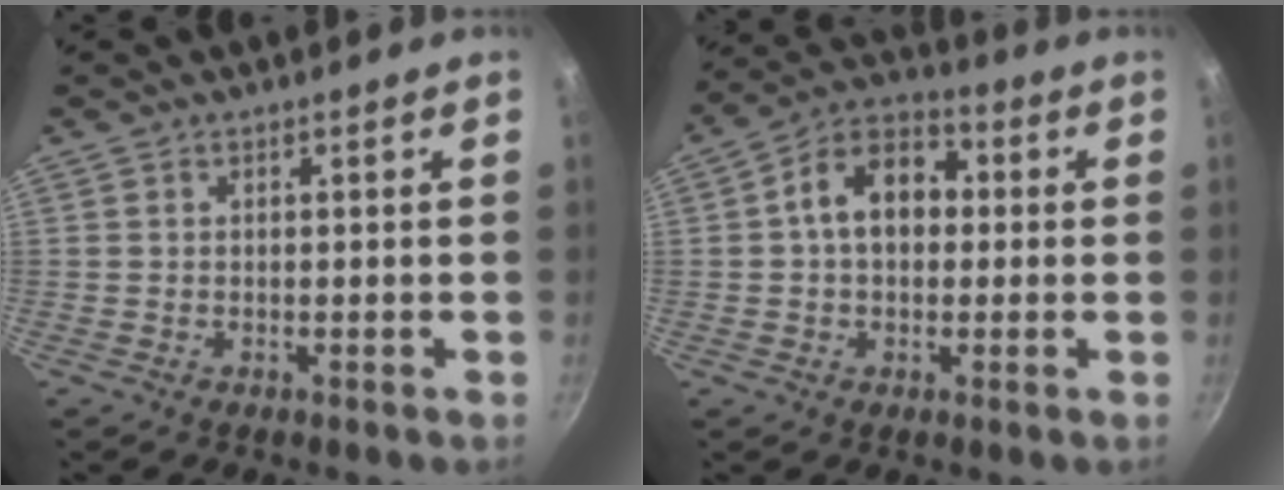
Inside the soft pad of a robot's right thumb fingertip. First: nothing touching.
{"total": 11.8, "force": [1.1, 8.3, 8.3], "torque": [-0.096, 0.032, -0.001]}